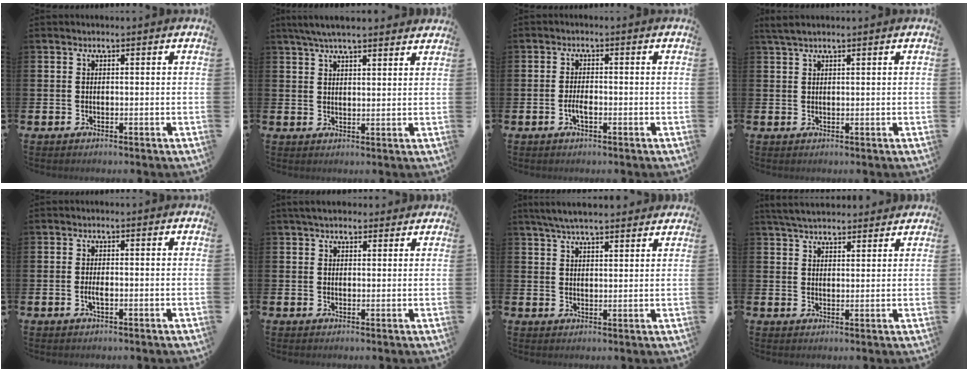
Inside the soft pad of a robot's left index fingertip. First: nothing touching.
{"total": 5.2, "force": [4.8, 0.7, 1.8], "torque": [-0.043, -0.010, 0.087]}
{"total": 2.0, "force": [-0.6, 0.8, 1.7], "torque": [-0.037, 0.004, -0.011]}
{"total": 2.1, "force": [1.7, 0.4, 1.1], "torque": [-0.022, 0.004, 0.031]}
{"total": 1.2, "force": [-0.2, 0.4, 1.2], "torque": [-0.026, 0.002, -0.003]}
{"total": 3.4, "force": [3.1, 1.2, 0.6], "torque": [-0.007, -0.009, 0.056]}
{"total": 5.5, "force": [5.2, 0.7, 1.6], "torque": [-0.047, -0.013, 0.096]}
{"total": 4.6, "force": [4.5, 1.0, 0.8], "torque": [-0.023, -0.019, 0.082]}